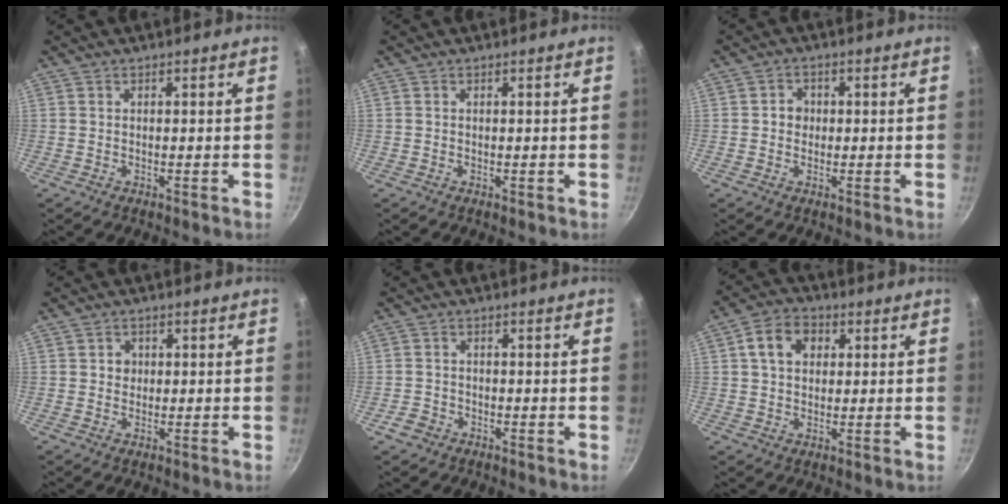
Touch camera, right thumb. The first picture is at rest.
{"total": 0.0}
{"total": 2.8, "force": [0.0, 2.5, 1.2], "torque": [-0.002, 0.006, -0.003]}
{"total": 2.0, "force": [0.2, 1.9, 0.7], "torque": [0.002, 0.002, 0.000]}
{"total": 2.9, "force": [-1.7, 2.1, 0.9], "torque": [-0.016, 0.019, -0.030]}
{"total": 7.6, "force": [2.0, 5.7, 4.5], "torque": [-0.057, 0.011, 0.024]}